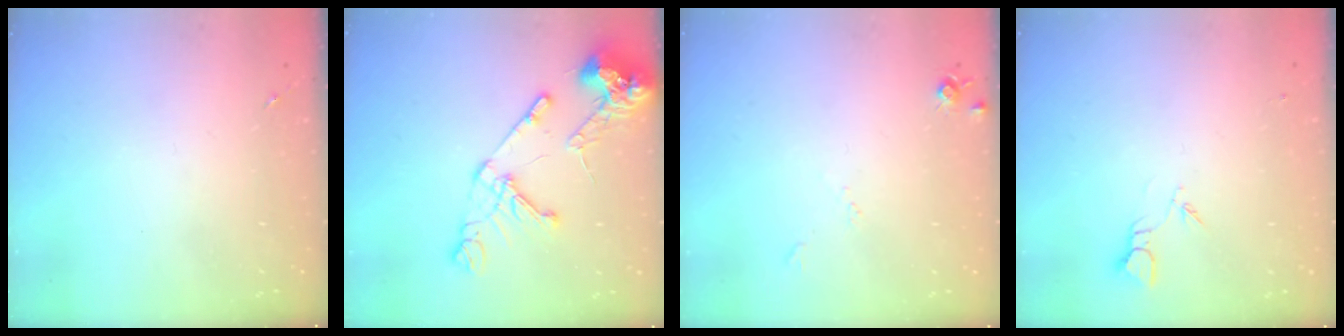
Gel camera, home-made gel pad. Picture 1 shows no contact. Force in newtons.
{"total": 14.1, "press": 14.0, "slide": 1.9}
{"total": 5.4, "press": 5.4, "slide": 0.6}
{"total": 2.7, "press": 2.7, "slide": 0.3}